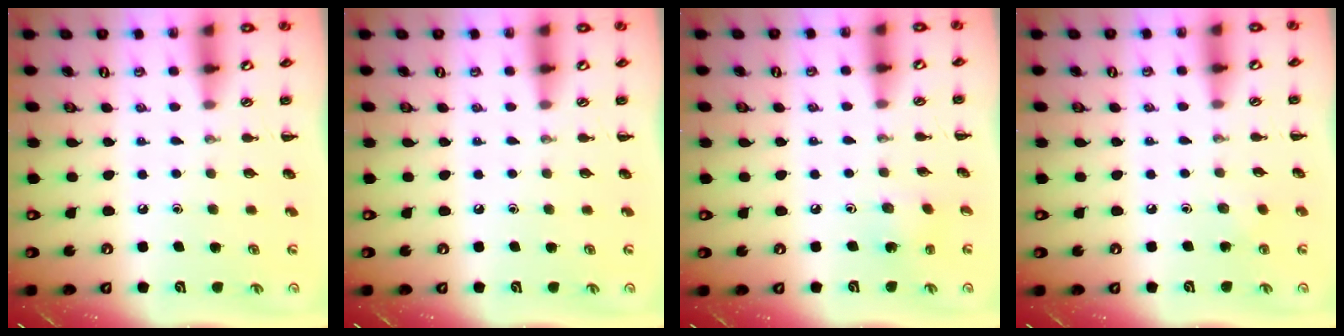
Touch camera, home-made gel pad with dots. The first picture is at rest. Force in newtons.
{"total": 0.0}
{"total": 2.7, "press": 2.6, "slide": 0.7}
{"total": 3.2, "press": 3.0, "slide": 1.0}